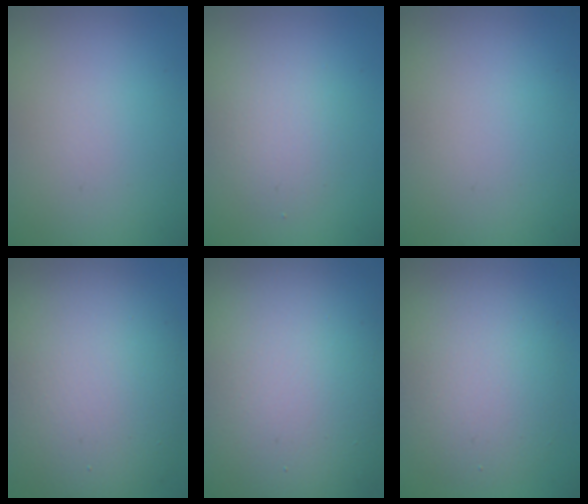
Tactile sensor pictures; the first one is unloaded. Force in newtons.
{"total": 2.4, "press": 2.4, "slide": 0.0}
{"total": 0.0}
{"total": 11.1, "press": 11.0, "slide": 1.2}
{"total": 19.2, "press": 19.2, "slide": 1.4}
{"total": 5.6, "press": 5.5, "slide": 0.5}